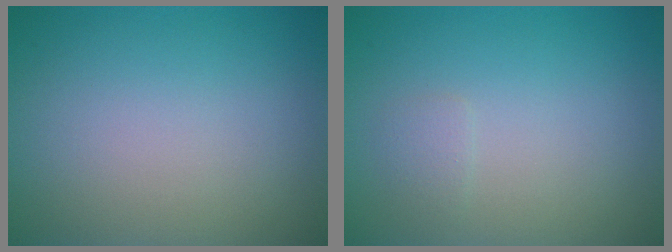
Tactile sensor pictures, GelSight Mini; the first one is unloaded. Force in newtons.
{"total": 0.7, "press": 0.7, "slide": 0.0}